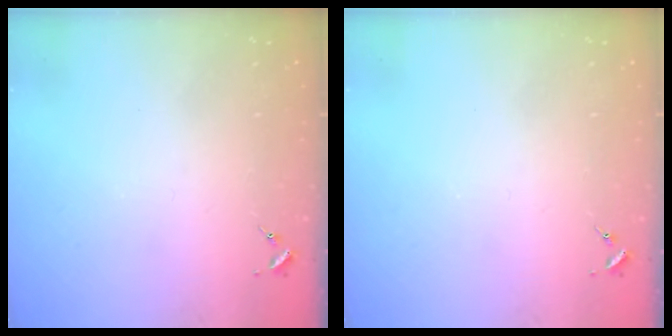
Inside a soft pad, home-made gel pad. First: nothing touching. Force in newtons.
{"total": 0.0}